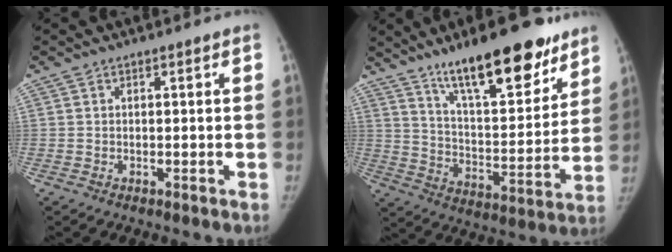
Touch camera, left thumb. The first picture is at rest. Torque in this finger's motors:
{"motor_torque": [0.52, -0.11, 1.43, -1.34, 0.10]}